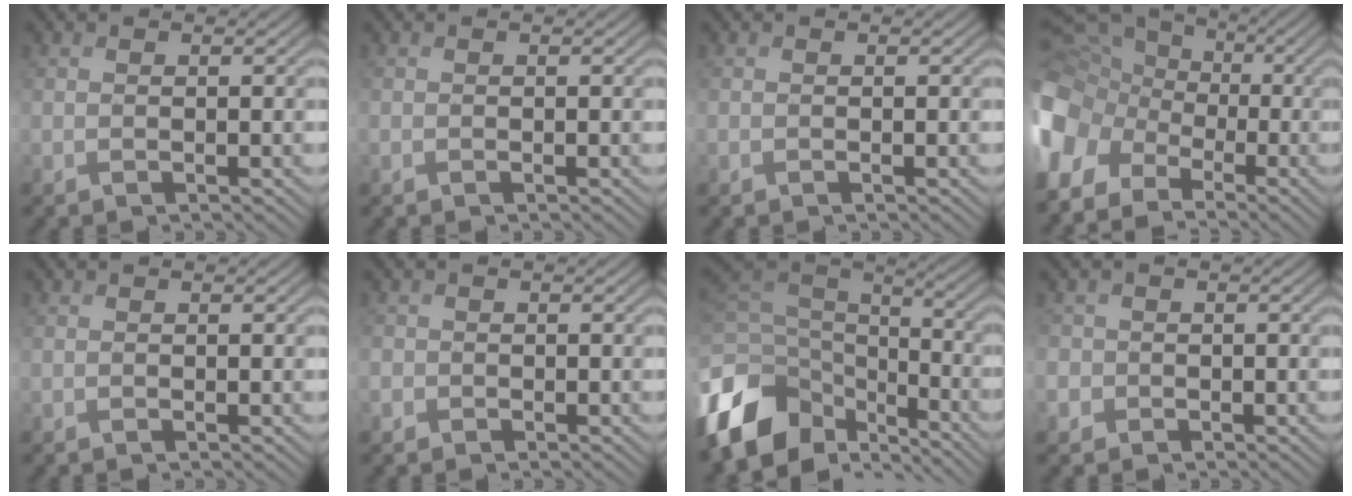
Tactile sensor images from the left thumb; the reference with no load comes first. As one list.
[{"total": 0.0}, {"total": 0.0}, {"total": 15.4, "force": [-4.5, 12.6, 7.5], "torque": [-0.237, -0.027, -0.094]}, {"total": 0.0}, {"total": 1.7, "force": [-0.6, 1.6, 0.2], "torque": [-0.004, -0.005, -0.016]}, {"total": 15.0, "force": [-6.9, 9.8, 9.1], "torque": [-0.261, -0.024, -0.117]}, {"total": 2.8, "force": [-0.6, 2.7, 0.3], "torque": [-0.012, -0.003, -0.024]}]